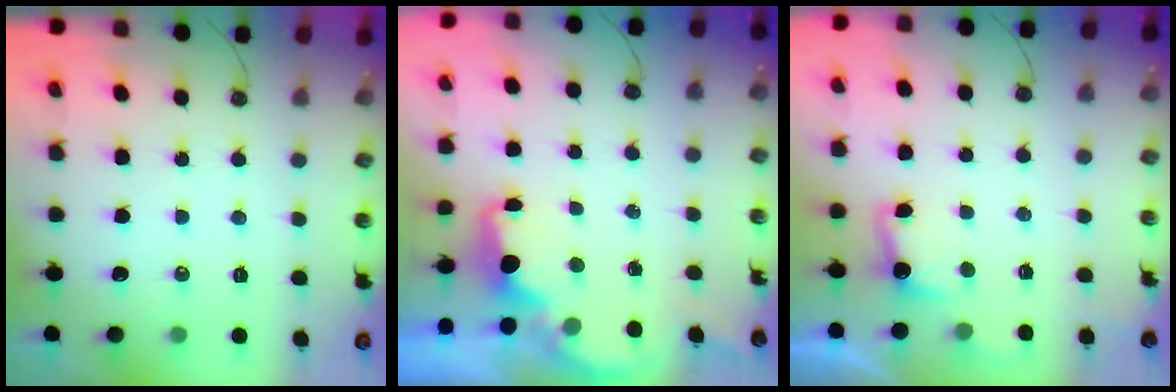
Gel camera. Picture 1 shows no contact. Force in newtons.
{"total": 1.9, "press": 1.7, "slide": 0.7}
{"total": 2.9, "press": 2.7, "slide": 1.0}